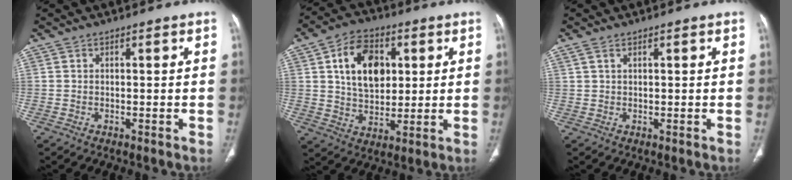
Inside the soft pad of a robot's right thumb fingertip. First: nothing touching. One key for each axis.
{"total": 13.3, "fx": 3.6, "fy": 9.0, "fz": 9.2, "tx": -0.119, "ty": -0.005, "tz": 0.062}
{"total": 1.2, "fx": 0.8, "fy": 0.4, "fz": 0.8, "tx": -0.019, "ty": 0.009, "tz": 0.020}